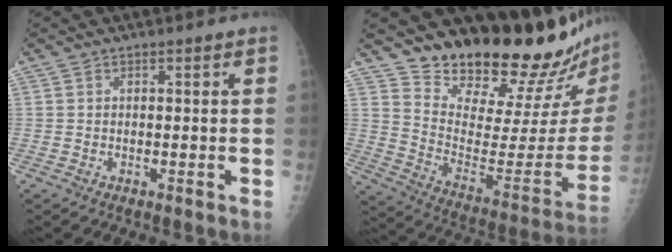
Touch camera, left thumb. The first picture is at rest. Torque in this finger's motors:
{"motor_torque": [0.76, 0.35, 0.62, -2.15, 0.07]}